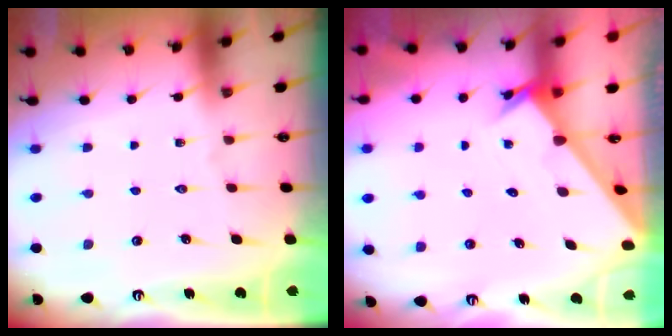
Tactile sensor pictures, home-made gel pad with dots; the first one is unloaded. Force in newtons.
{"total": 1.5, "press": 1.5, "slide": 0.1}